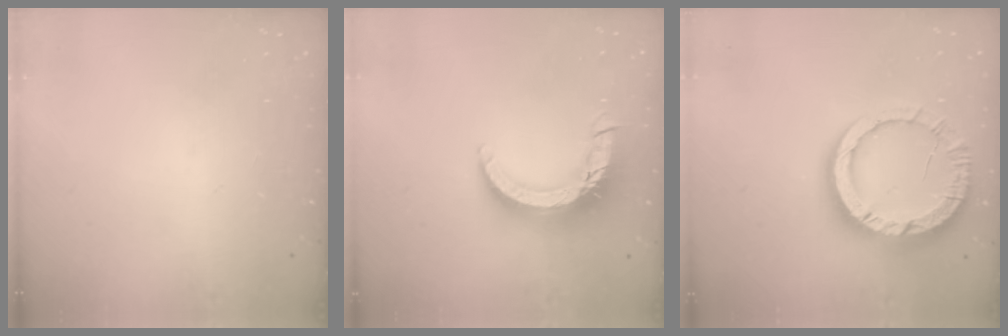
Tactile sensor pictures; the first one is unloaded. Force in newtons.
{"total": 13.1, "press": 13.0, "slide": 1.3}
{"total": 14.6, "press": 14.5, "slide": 1.4}